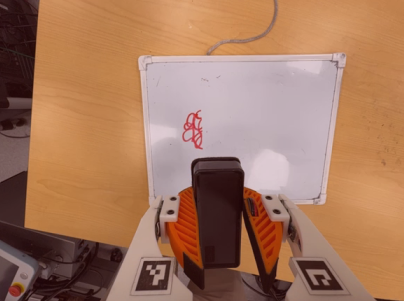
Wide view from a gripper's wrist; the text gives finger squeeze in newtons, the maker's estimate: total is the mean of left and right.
{"total": 9.2, "left": 8.8, "right": 9.7}